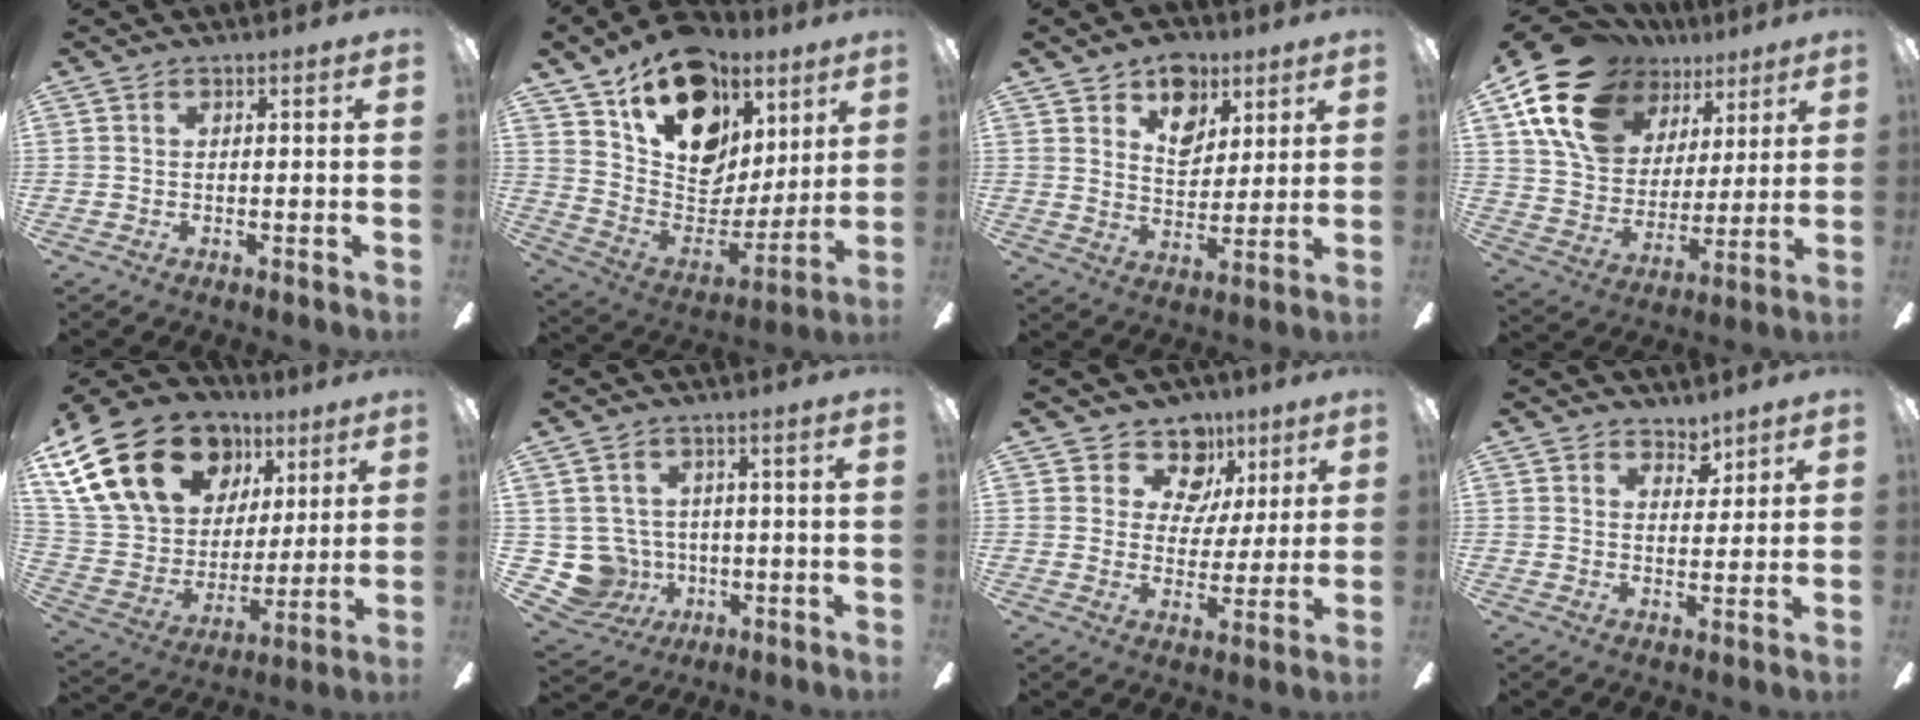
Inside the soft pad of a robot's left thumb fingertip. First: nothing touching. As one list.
[{"total": 19.1, "force": [11.6, 12.5, 8.5], "torque": [-0.136, -0.071, 0.213]}, {"total": 11.1, "force": [6.8, 7.4, 4.5], "torque": [-0.058, -0.029, 0.125]}, {"total": 20.3, "force": [12.2, 13.2, 9.6], "torque": [-0.184, -0.050, 0.229]}, {"total": 26.4, "force": [13.5, 17.7, 14.1], "torque": [-0.278, -0.055, 0.271]}, {"total": 7.7, "force": [0.0, 7.6, 1.2], "torque": [-0.081, -0.005, 0.008]}, {"total": 11.7, "force": [6.9, 8.3, 4.5], "torque": [-0.070, -0.034, 0.128]}, {"total": 4.2, "force": [3.5, 2.1, 0.5], "torque": [0.002, -0.020, 0.062]}]